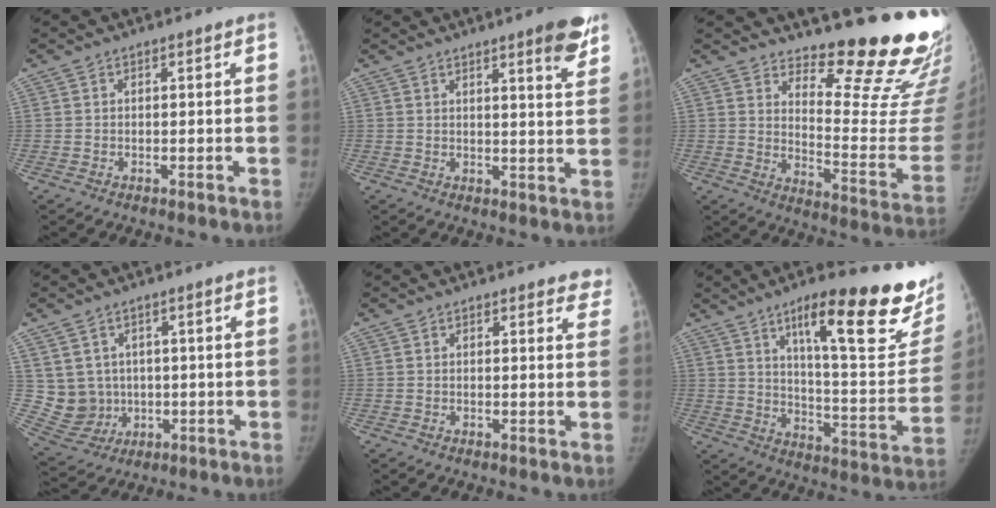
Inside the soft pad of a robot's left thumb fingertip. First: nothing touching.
{"total": 7.3, "force": [4.7, 1.0, 5.5], "torque": [-0.060, -0.026, 0.059]}
{"total": 19.9, "force": [16.8, 3.7, 10.0], "torque": [-0.097, -0.185, 0.223]}
{"total": 7.6, "force": [0.9, 7.3, 2.0], "torque": [-0.005, -0.003, 0.037]}
{"total": 3.5, "force": [3.0, 1.3, 1.2], "torque": [0.015, -0.012, 0.020]}
{"total": 27.6, "force": [15.9, 7.4, 21.2], "torque": [-0.247, -0.064, 0.236]}